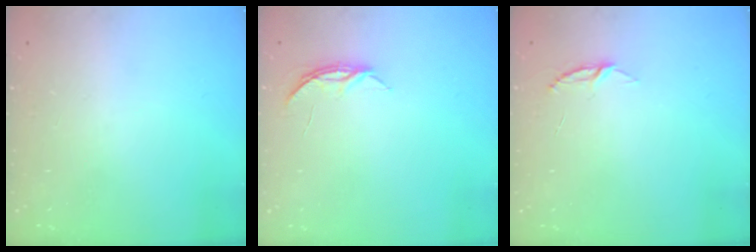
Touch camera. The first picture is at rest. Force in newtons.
{"total": 3.7, "press": 3.7, "slide": 0.4}
{"total": 3.9, "press": 3.8, "slide": 0.4}